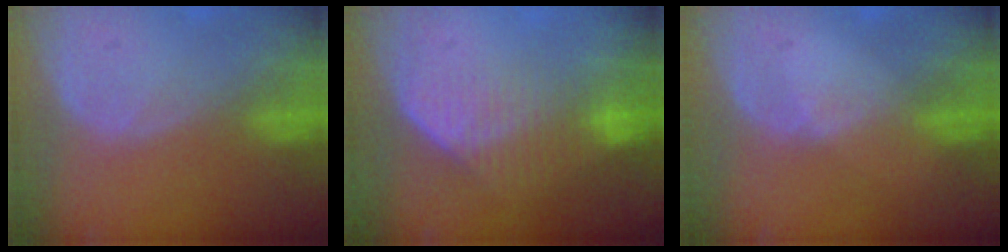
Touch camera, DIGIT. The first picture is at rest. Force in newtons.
{"total": 7.2, "press": 6.1, "slide": 3.8}
{"total": 0.8, "press": 0.8, "slide": 0.1}